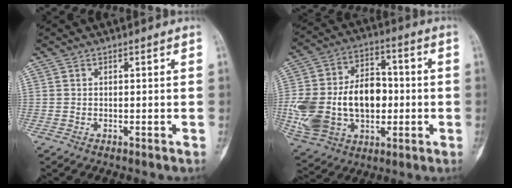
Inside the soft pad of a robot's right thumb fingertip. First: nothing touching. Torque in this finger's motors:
{"motor_torque": [2.44, 2.58, 1.44, -0.60, 0.18]}